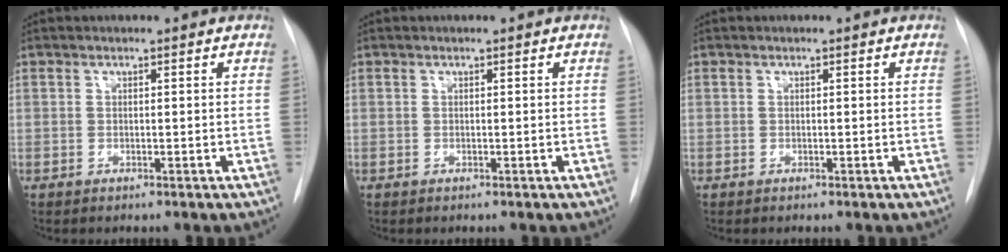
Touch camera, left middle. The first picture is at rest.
{"total": 0.0}
{"total": 0.0}